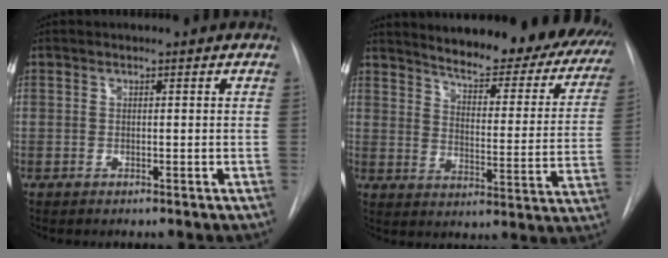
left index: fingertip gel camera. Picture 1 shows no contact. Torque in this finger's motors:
{"motor_torque": [0.45, -0.69, 0.30, 0.15]}